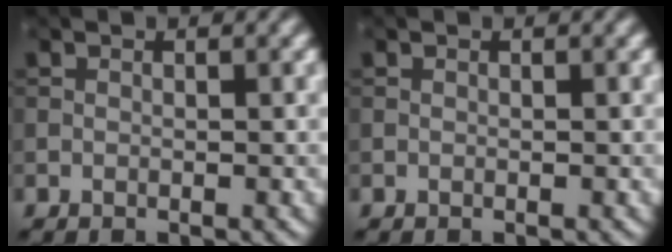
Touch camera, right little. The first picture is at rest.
{"total": 0.0}